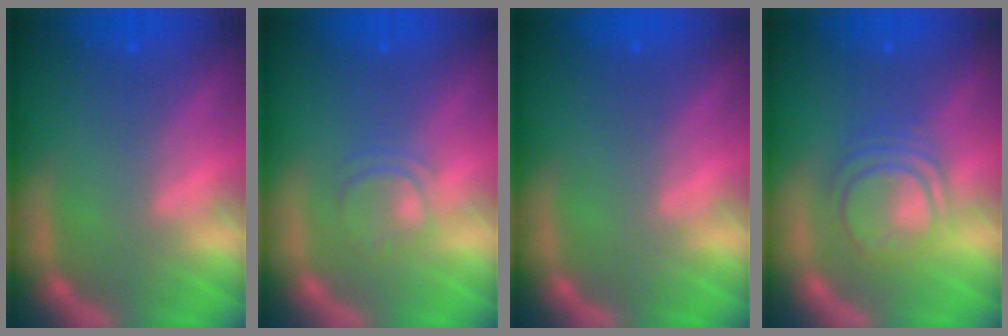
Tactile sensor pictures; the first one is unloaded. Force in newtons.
{"total": 2.4}
{"total": 0.0}
{"total": 5.6}